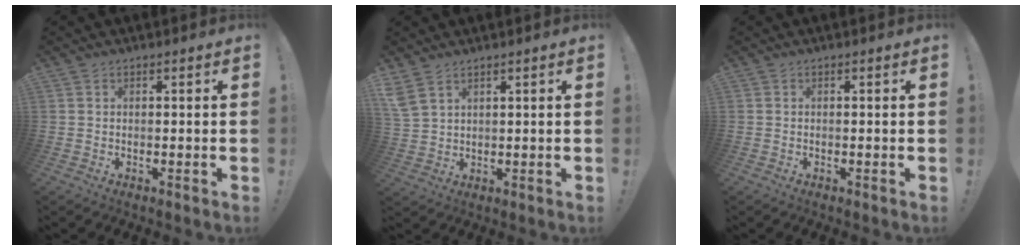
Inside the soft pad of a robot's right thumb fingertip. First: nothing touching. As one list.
[{"total": 5.1, "force": [3.6, 2.3, 2.7], "torque": [-0.059, -0.014, 0.074]}, {"total": 0.0}]